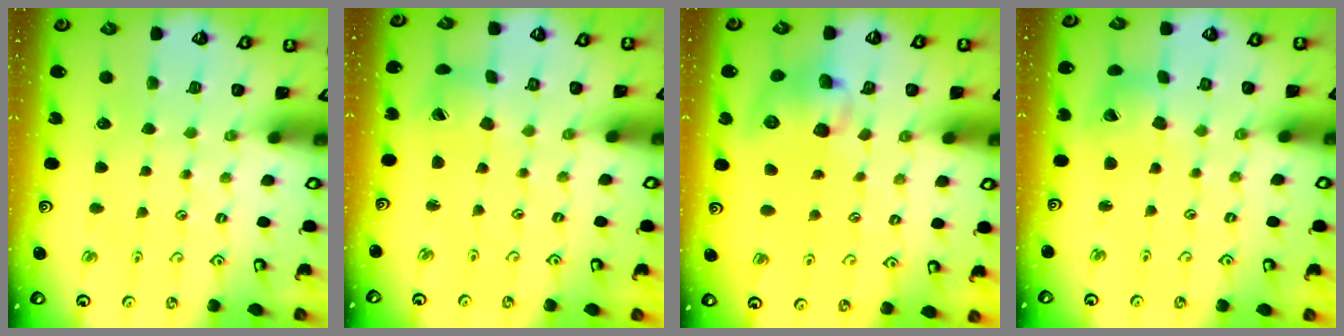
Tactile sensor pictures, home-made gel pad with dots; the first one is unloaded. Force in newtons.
{"total": 4.1, "press": 4.1, "slide": 0.5}
{"total": 9.9, "press": 9.8, "slide": 1.3}
{"total": 11.0, "press": 10.9, "slide": 1.4}